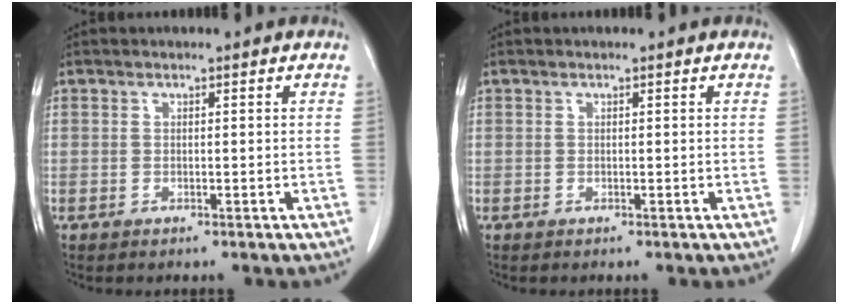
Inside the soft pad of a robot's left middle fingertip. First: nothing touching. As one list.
[{"total": 0.0}]